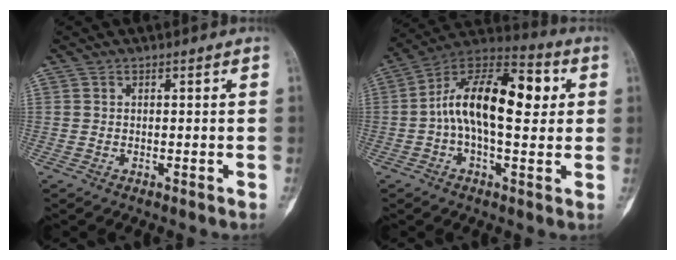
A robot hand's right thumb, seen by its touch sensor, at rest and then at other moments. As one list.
[{"total": 18.6, "force": [1.9, 9.2, 16.1], "torque": [-0.248, 0.035, 0.019]}]